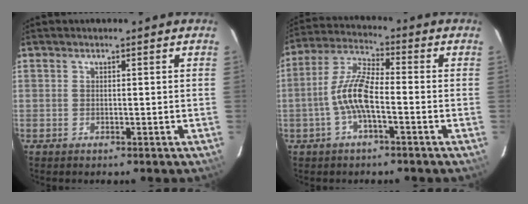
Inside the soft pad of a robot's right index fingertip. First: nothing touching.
{"total": 8.8, "force": [-2.5, 2.4, 8.1], "torque": [-0.177, 0.011, -0.051]}